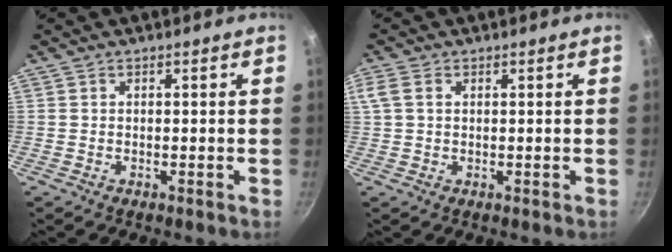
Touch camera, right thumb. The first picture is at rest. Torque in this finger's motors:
{"motor_torque": [-0.08, 0.17, 0.49, 0.02, 0.07]}